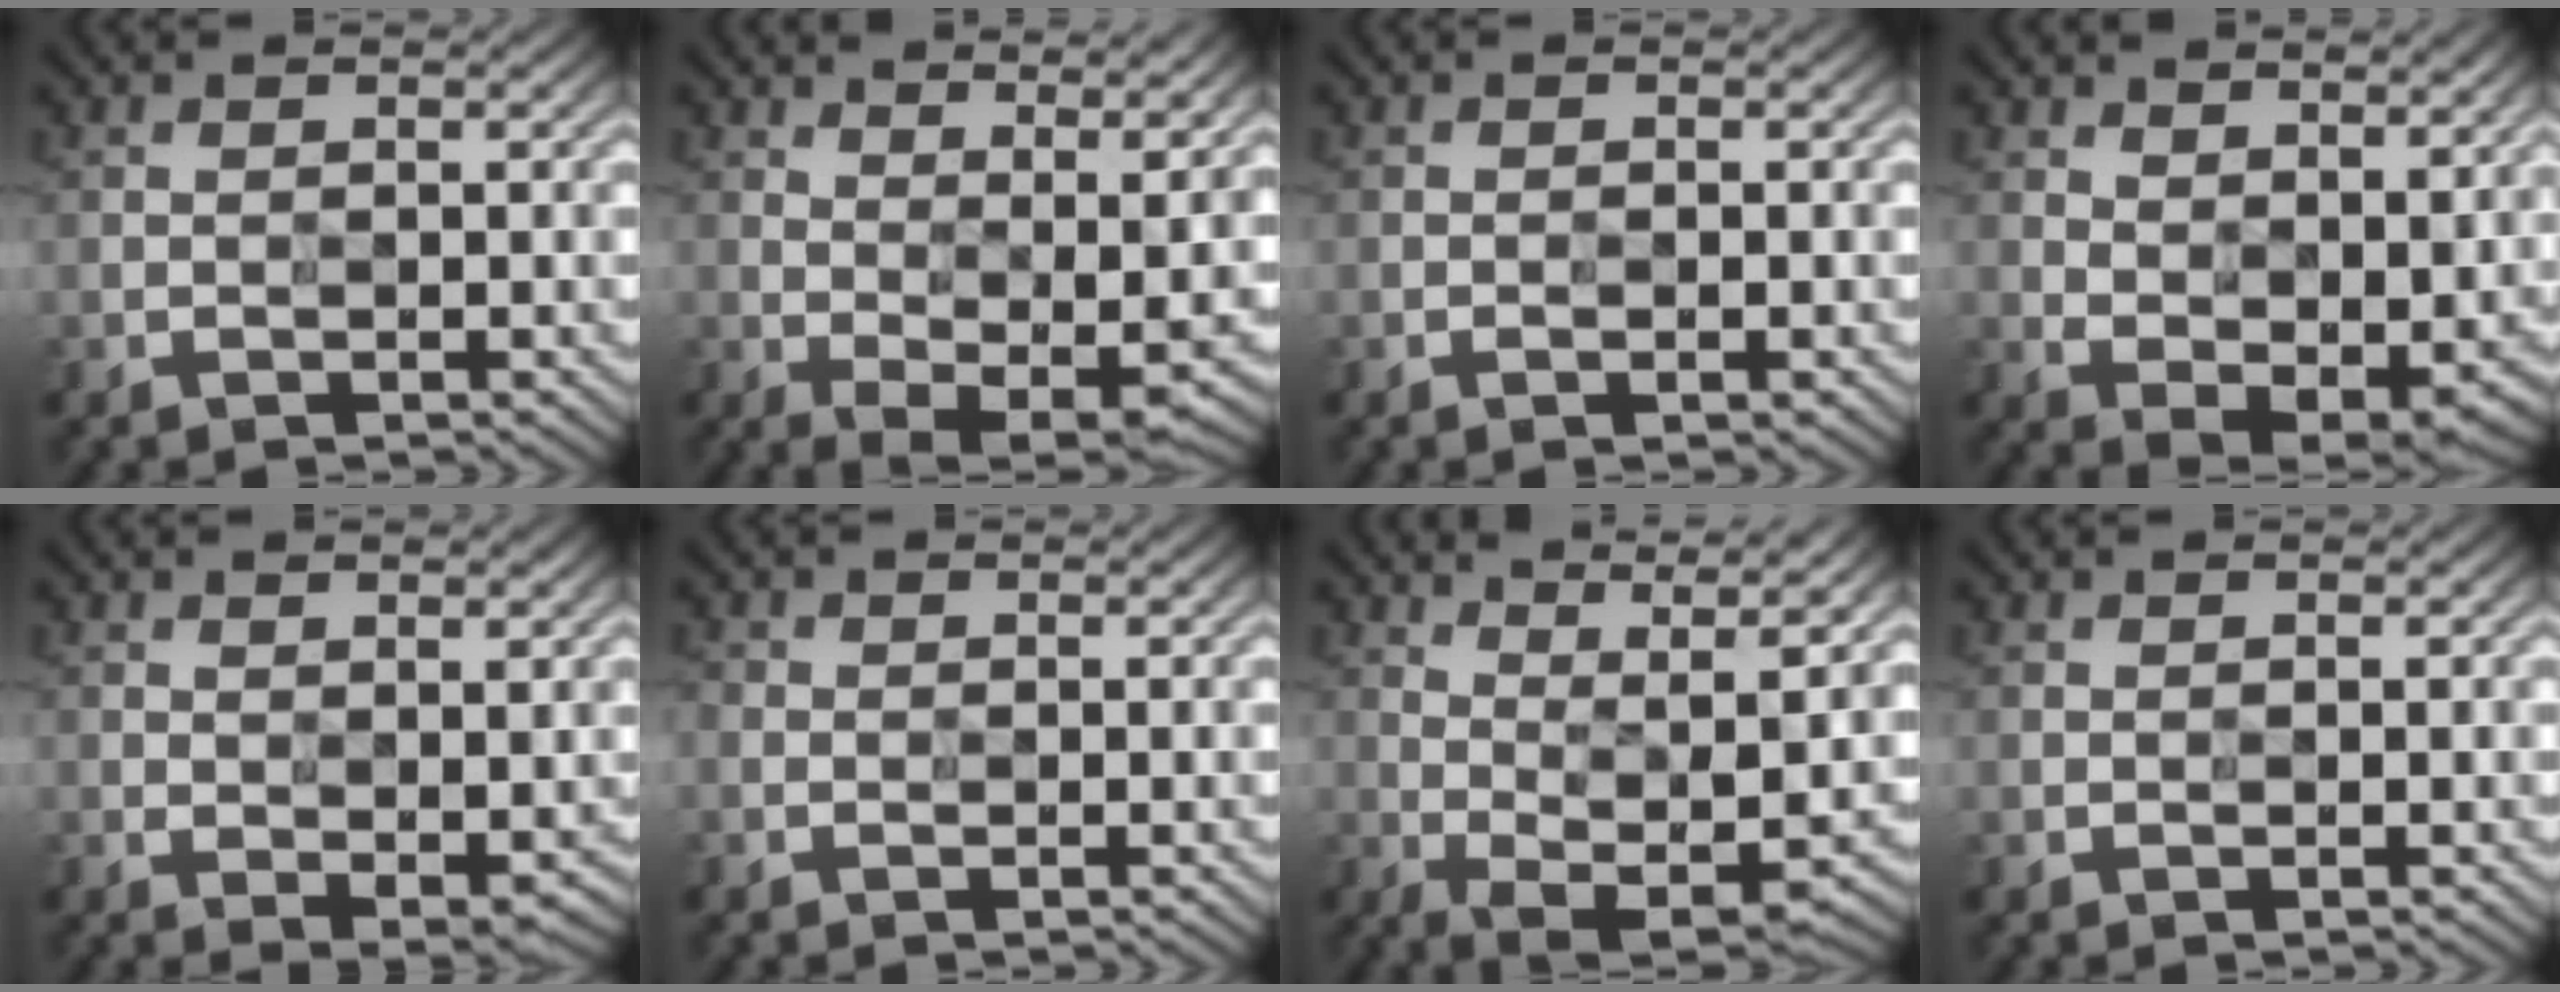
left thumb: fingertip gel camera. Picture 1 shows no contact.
{"total": 8.9, "force": [3.7, 4.0, 7.0], "torque": [-0.107, -0.009, 0.072]}
{"total": 0.9, "force": [-0.8, 0.1, 0.4], "torque": [-0.006, -0.001, -0.014]}
{"total": 8.5, "force": [3.8, 5.2, 5.6], "torque": [-0.107, -0.016, 0.087]}
{"total": 2.5, "force": [0.3, 1.5, 2.0], "torque": [-0.035, -0.010, 0.013]}
{"total": 1.8, "force": [-0.4, 1.5, 0.9], "torque": [-0.026, -0.005, -0.014]}
{"total": 9.8, "force": [5.1, 3.4, 7.6], "torque": [-0.133, 0.004, 0.080]}
{"total": 0.0}